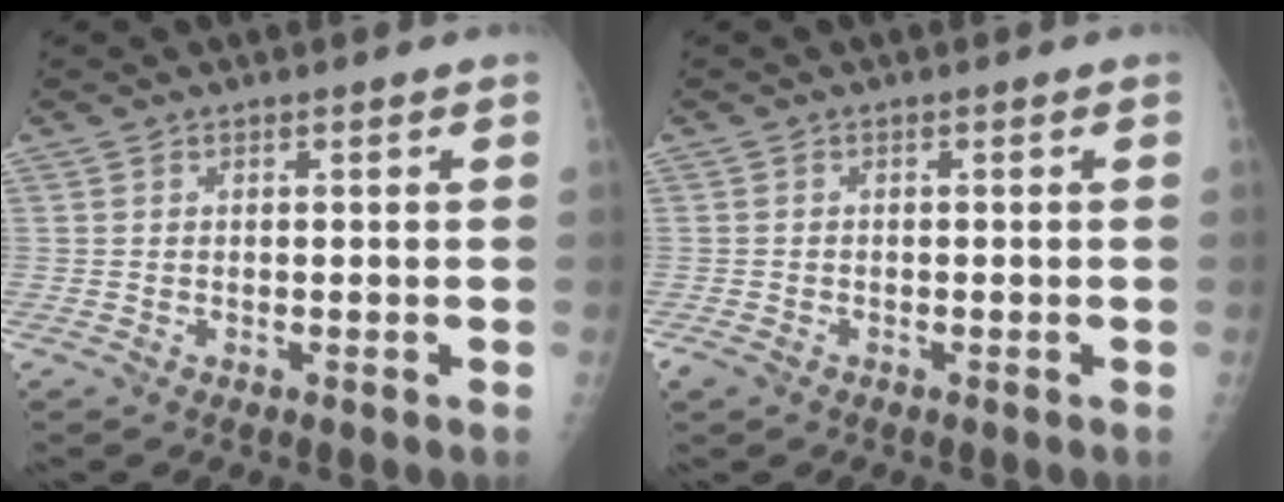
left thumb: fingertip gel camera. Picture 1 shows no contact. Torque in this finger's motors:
{"motor_torque": [0.53, 0.56, -0.02, 0.03, 0.07]}